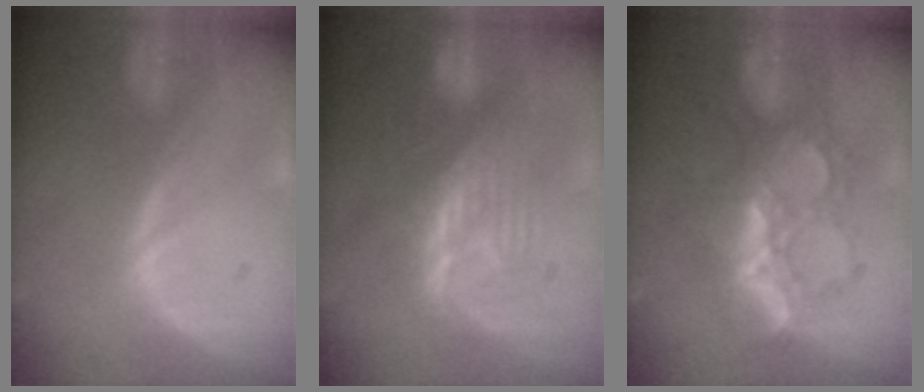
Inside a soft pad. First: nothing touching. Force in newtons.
{"total": 8.4, "press": 8.2, "slide": 1.8}
{"total": 8.9, "press": 8.3, "slide": 3.3}